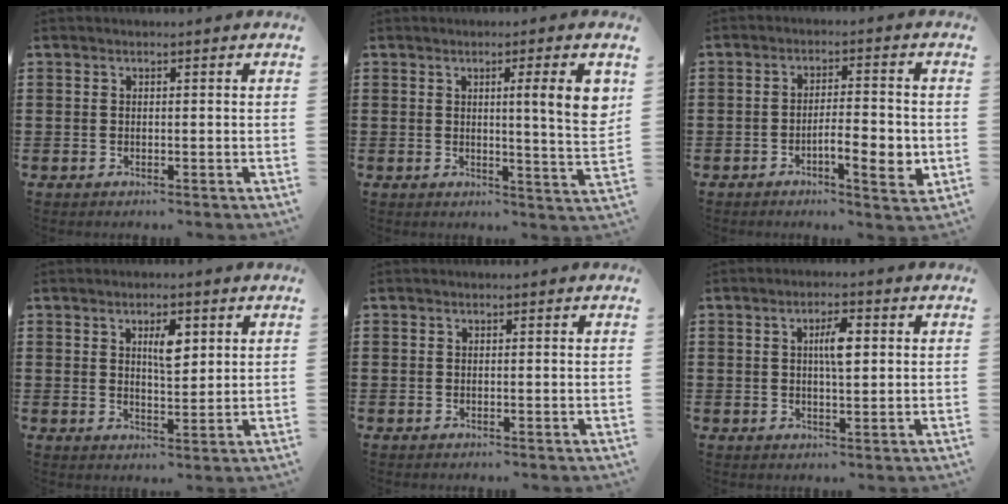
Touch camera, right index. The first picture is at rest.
{"total": 7.0, "force": [2.3, 0.1, 6.7], "torque": [-0.104, -0.013, 0.030]}
{"total": 6.2, "force": [-2.0, 1.8, 5.6], "torque": [-0.085, -0.002, -0.035]}
{"total": 4.3, "force": [1.7, 1.6, 3.6], "torque": [-0.051, 0.000, 0.021]}
{"total": 0.0}
{"total": 4.5, "force": [0.8, 1.4, 4.2], "torque": [-0.076, 0.006, 0.008]}